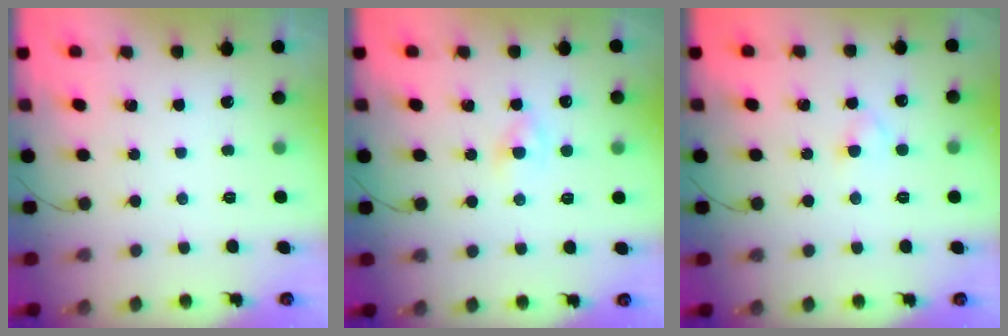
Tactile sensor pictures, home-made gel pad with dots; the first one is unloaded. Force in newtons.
{"total": 2.0, "press": 1.9, "slide": 0.7}
{"total": 2.5, "press": 2.3, "slide": 1.0}